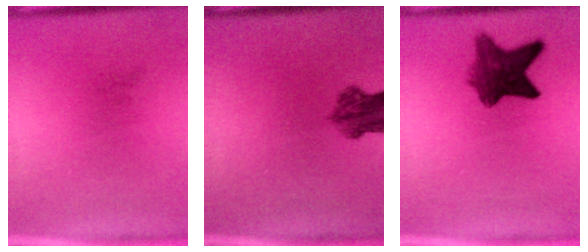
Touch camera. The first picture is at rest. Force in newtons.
{"total": 5.5}
{"total": 7.0}